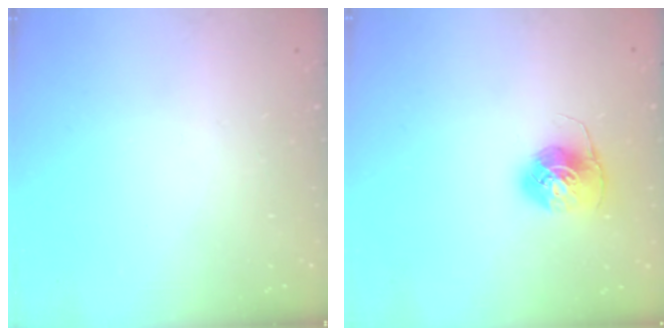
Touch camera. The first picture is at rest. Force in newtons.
{"total": 7.1, "press": 7.1, "slide": 0.5}